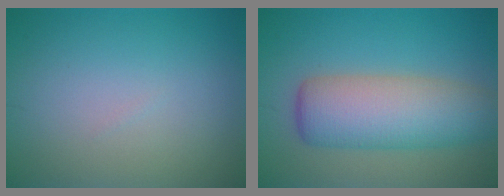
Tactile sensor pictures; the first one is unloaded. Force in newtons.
{"total": 7.8, "press": 7.8, "slide": 0.2}